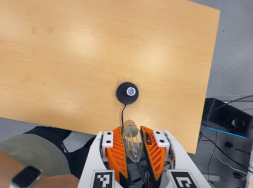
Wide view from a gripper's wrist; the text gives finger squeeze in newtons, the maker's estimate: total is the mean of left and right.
{"total": 20.5, "left": 23.2, "right": 17.7}